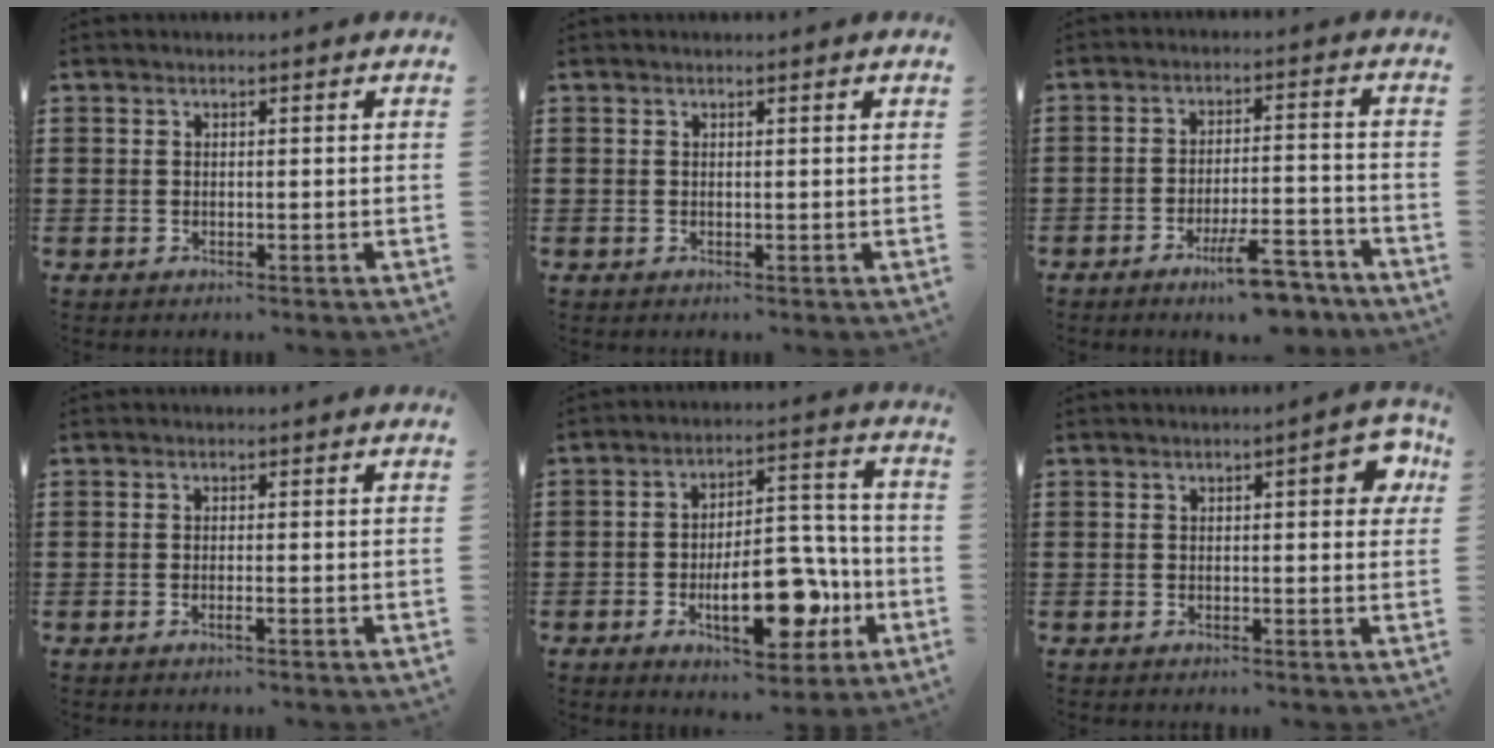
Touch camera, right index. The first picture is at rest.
{"total": 0.0}
{"total": 8.3, "force": [-6.2, 1.4, 5.4], "torque": [-0.085, 0.009, -0.110]}
{"total": 0.8, "force": [-0.3, 0.0, 0.7], "torque": [-0.012, -0.003, -0.006]}
{"total": 14.2, "force": [-4.7, 6.9, 11.5], "torque": [-0.155, -0.001, -0.077]}
{"total": 4.4, "force": [1.2, 1.2, 4.1], "torque": [-0.056, -0.001, 0.012]}